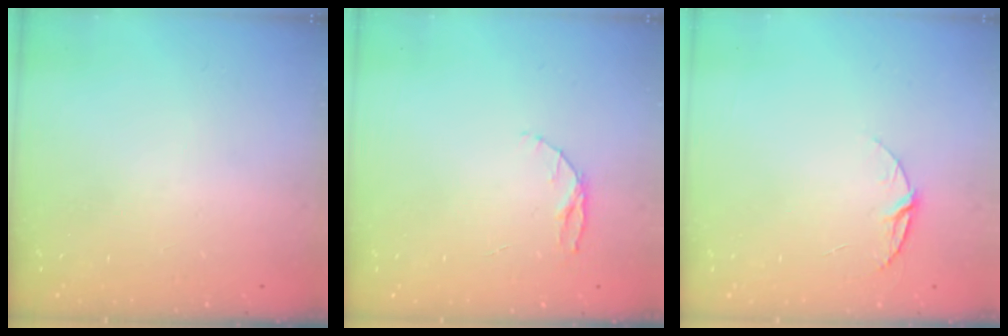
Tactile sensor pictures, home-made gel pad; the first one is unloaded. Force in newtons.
{"total": 4.9, "press": 4.8, "slide": 0.5}
{"total": 5.7, "press": 5.7, "slide": 0.6}